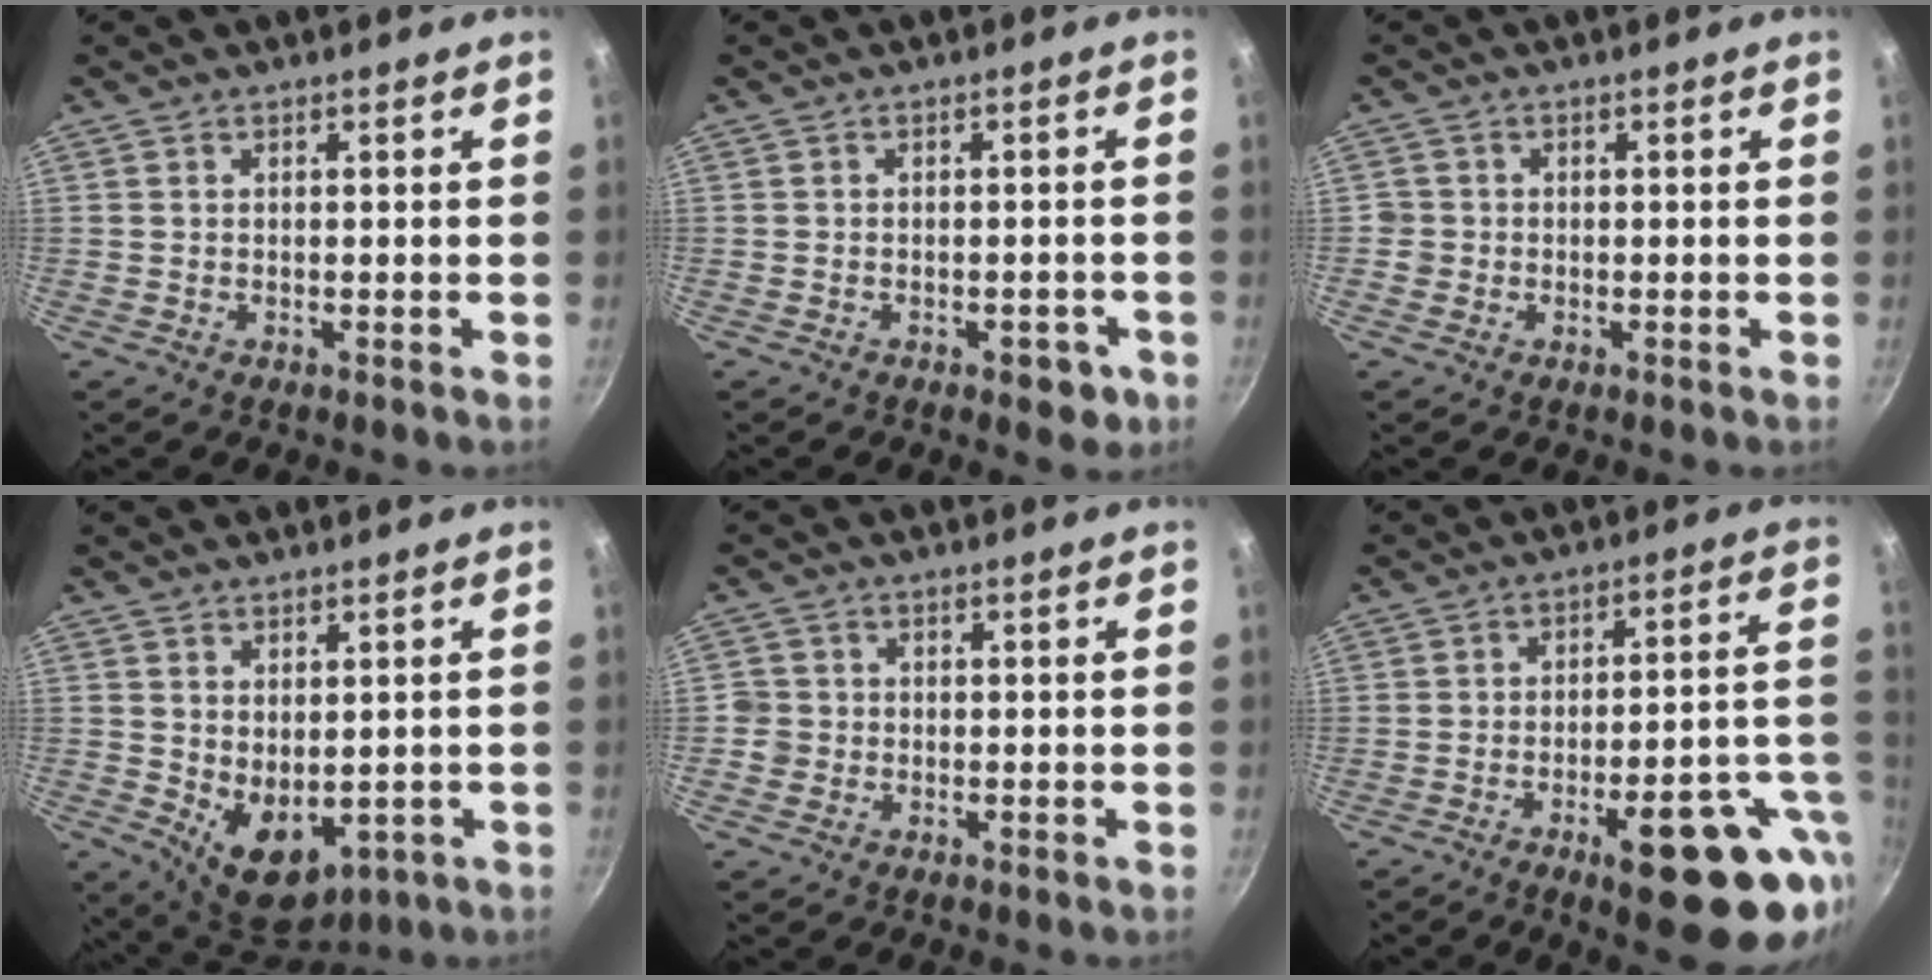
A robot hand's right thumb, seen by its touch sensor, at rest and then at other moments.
{"total": 3.8, "force": [-1.9, 2.0, 2.5], "torque": [-0.015, 0.009, -0.023]}
{"total": 1.9, "force": [-0.4, 1.8, 0.0], "torque": [0.013, 0.008, -0.010]}
{"total": 9.7, "force": [-1.6, 5.8, 7.6], "torque": [-0.101, -0.009, 0.003]}
{"total": 2.5, "force": [-0.5, 2.5, 0.2], "torque": [0.013, 0.009, -0.015]}
{"total": 20.5, "force": [-8.9, 5.8, 17.6], "torque": [-0.167, 0.052, -0.109]}